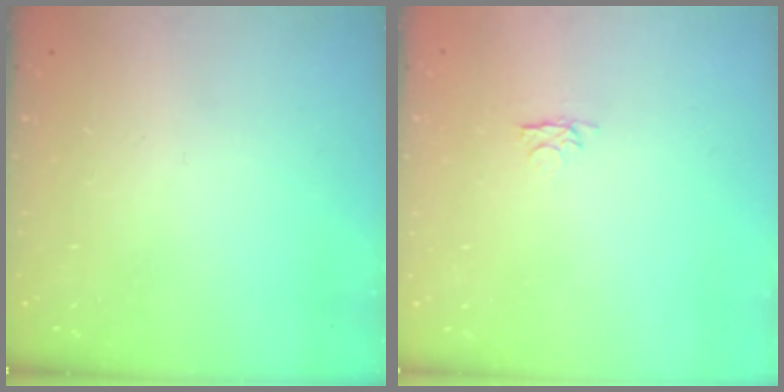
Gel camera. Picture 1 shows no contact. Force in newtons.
{"total": 2.8, "press": 2.7, "slide": 0.4}